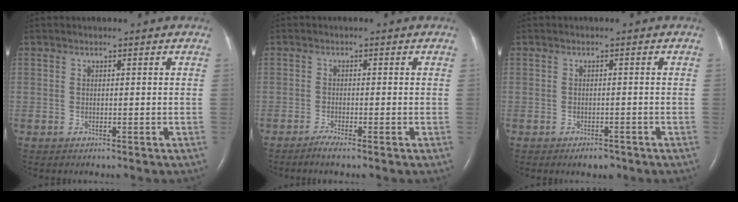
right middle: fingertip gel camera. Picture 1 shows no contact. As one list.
[{"total": 1.7, "force": [-1.3, -0.3, 1.0], "torque": [-0.028, -0.004, -0.030]}, {"total": 1.8, "force": [-1.3, 0.7, 1.0], "torque": [-0.012, 0.000, -0.013]}]